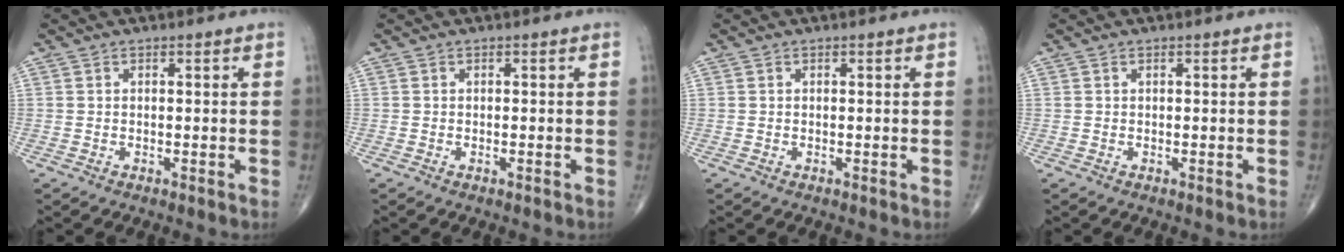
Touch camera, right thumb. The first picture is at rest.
{"total": 0.0}
{"total": 0.0}
{"total": 0.0}